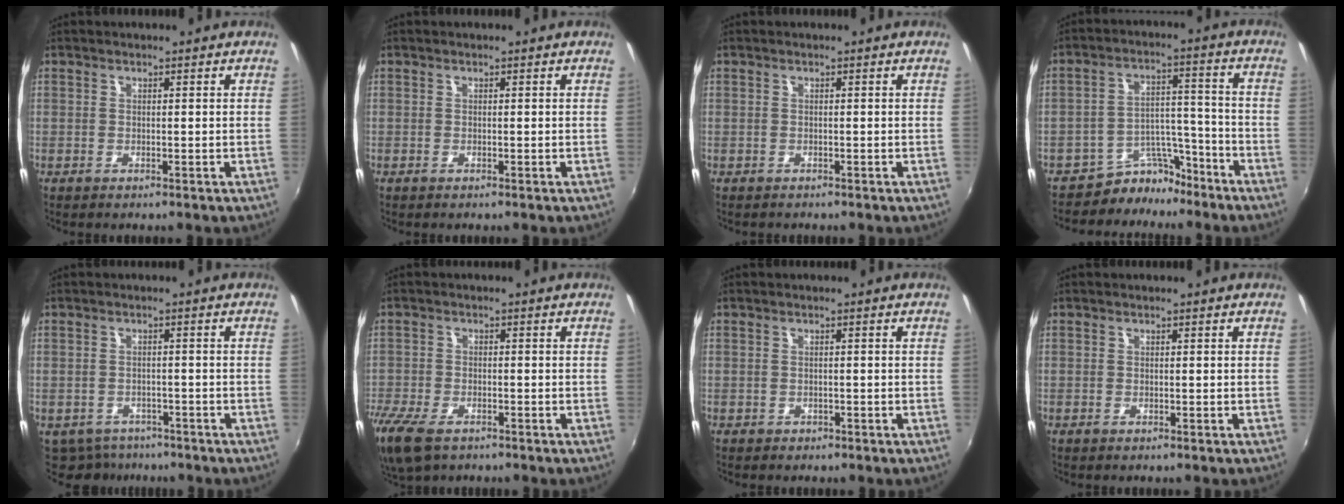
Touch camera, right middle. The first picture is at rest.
{"total": 0.0}
{"total": 0.7, "force": [-0.5, 0.4, -0.1], "torque": [0.000, -0.002, -0.009]}
{"total": 8.1, "force": [-7.1, 3.9, 0.8], "torque": [-0.010, 0.042, -0.112]}
{"total": 7.3, "force": [-5.7, 4.2, 2.0], "torque": [-0.058, -0.020, -0.081]}
{"total": 11.5, "force": [-7.8, 5.4, 6.5], "torque": [-0.173, -0.046, -0.150]}
{"total": 1.1, "force": [-0.8, 0.8, 0.1], "torque": [-0.006, -0.002, -0.010]}
{"total": 0.0}